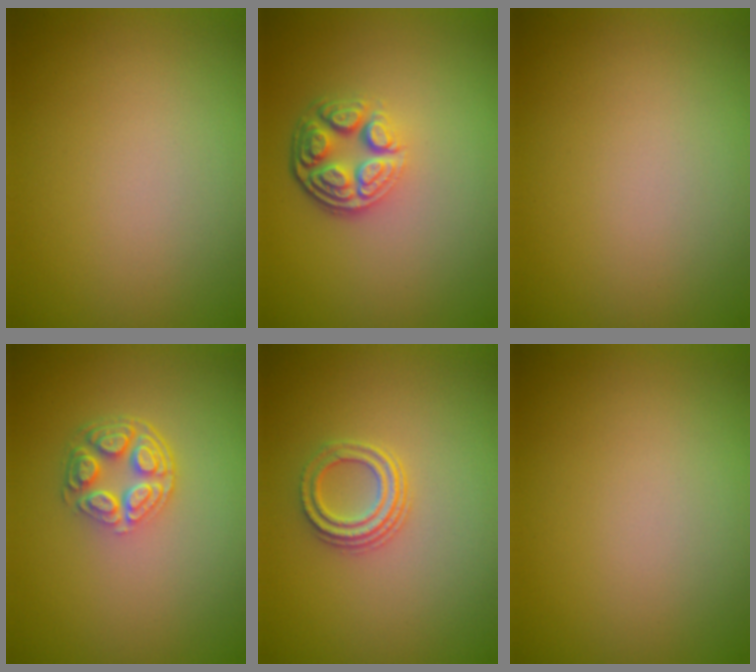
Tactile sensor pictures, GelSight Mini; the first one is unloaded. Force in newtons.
{"total": 4.5, "press": 3.4, "slide": 3.0}
{"total": 0.0}
{"total": 4.2, "press": 3.1, "slide": 2.8}
{"total": 2.5, "press": 2.1, "slide": 1.4}
{"total": 0.0}